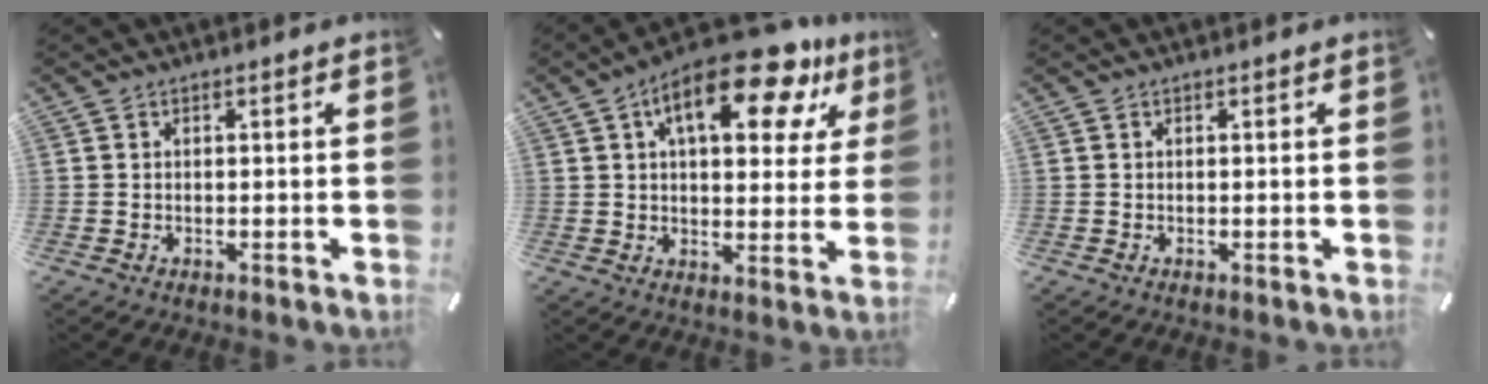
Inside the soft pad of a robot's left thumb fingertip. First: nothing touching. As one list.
[{"total": 17.1, "force": [9.2, 7.5, 12.3], "torque": [-0.170, -0.044, 0.143]}, {"total": 0.0}]